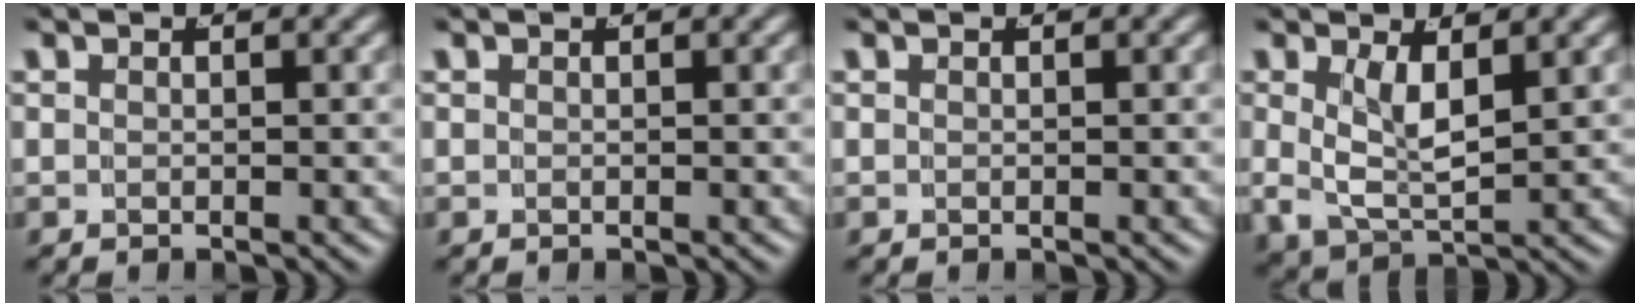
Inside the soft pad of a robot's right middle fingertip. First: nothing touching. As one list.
[{"total": 0.0}, {"total": 0.0}, {"total": 4.7, "force": [0.7, 2.8, 3.7], "torque": [-0.086, -0.020, 0.024]}]